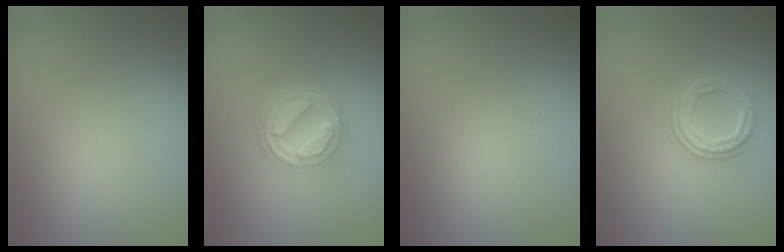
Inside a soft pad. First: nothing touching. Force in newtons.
{"total": 4.8, "press": 3.8, "slide": 3.1}
{"total": 0.0}
{"total": 2.8, "press": 2.3, "slide": 1.5}